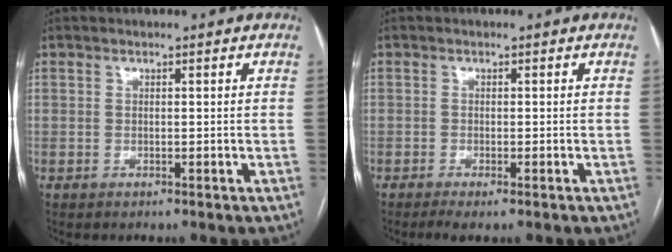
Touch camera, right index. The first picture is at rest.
{"total": 2.0, "force": [-1.3, 0.2, 1.5], "torque": [-0.026, -0.005, -0.023]}